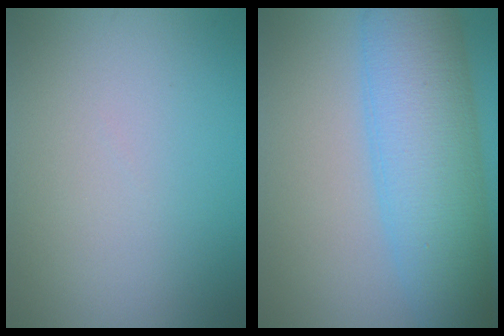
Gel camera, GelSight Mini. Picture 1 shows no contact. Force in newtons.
{"total": 10.3, "press": 10.3, "slide": 0.2}